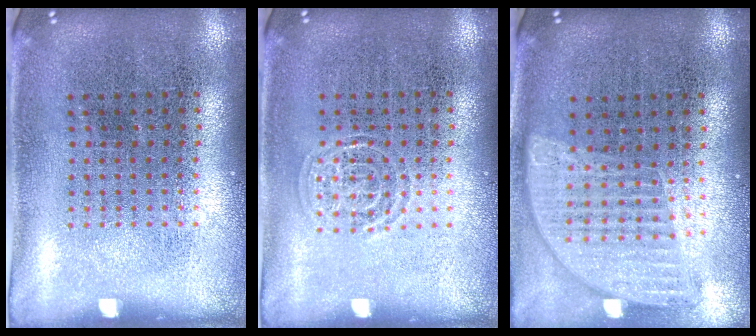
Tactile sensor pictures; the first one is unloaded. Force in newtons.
{"total": 1.3, "press": 1.3, "slide": 0.2}
{"total": 1.1, "press": 1.1, "slide": 0.3}